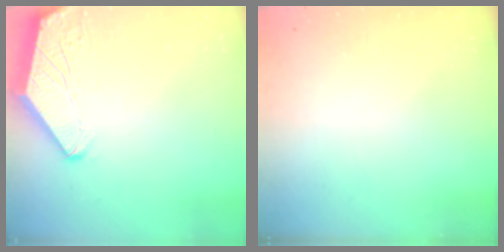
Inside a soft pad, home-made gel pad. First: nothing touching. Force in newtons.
{"total": 0.0}